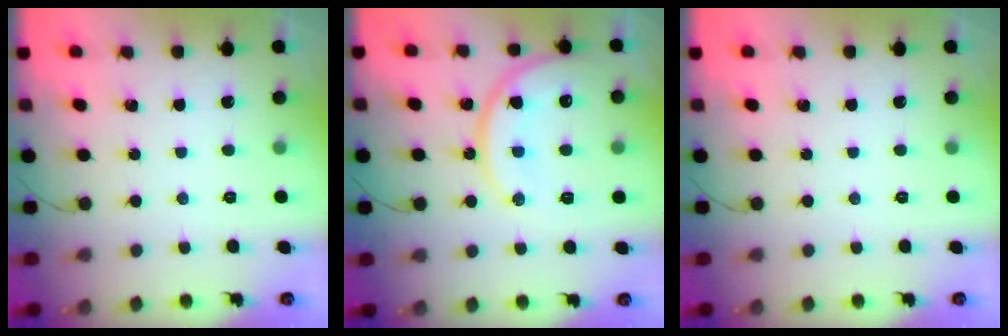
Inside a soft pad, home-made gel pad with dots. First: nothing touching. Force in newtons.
{"total": 14.3, "press": 14.3, "slide": 1.1}
{"total": 0.0}